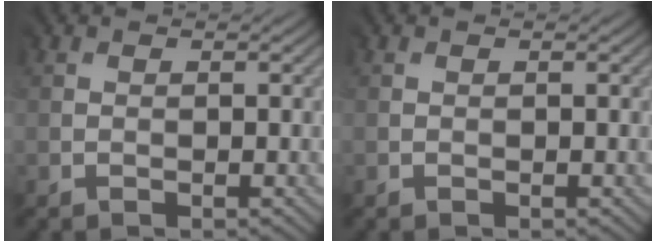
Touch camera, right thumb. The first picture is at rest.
{"total": 0.0}